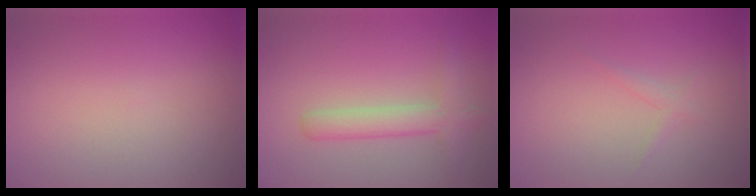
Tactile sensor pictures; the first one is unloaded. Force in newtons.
{"total": 3.0, "press": 3.0, "slide": 0.2}
{"total": 0.8, "press": 0.8, "slide": 0.0}